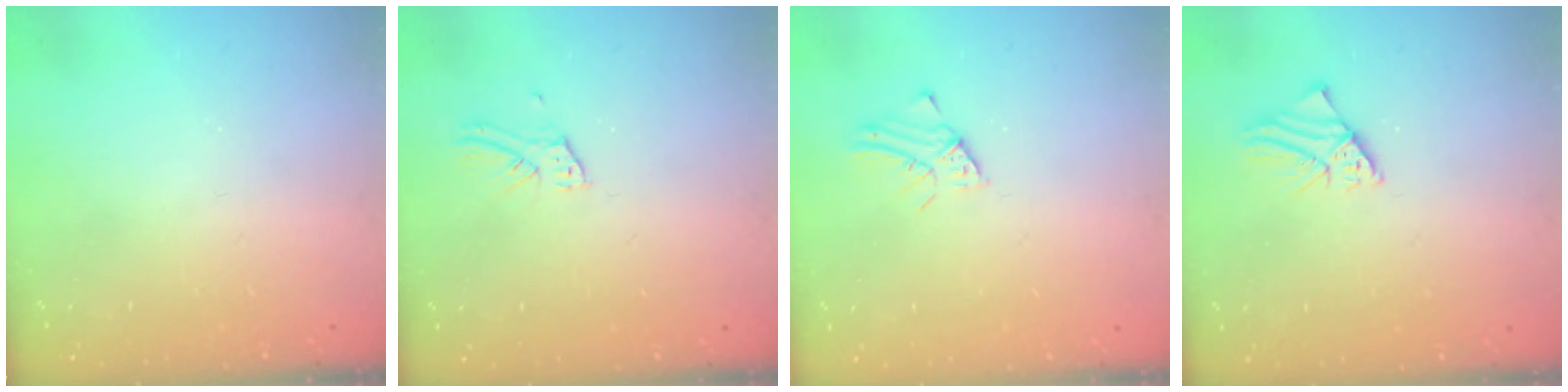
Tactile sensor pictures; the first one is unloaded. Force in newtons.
{"total": 5.4, "press": 5.3, "slide": 0.5}
{"total": 1.6, "press": 1.6, "slide": 0.1}
{"total": 1.7, "press": 1.7, "slide": 0.1}